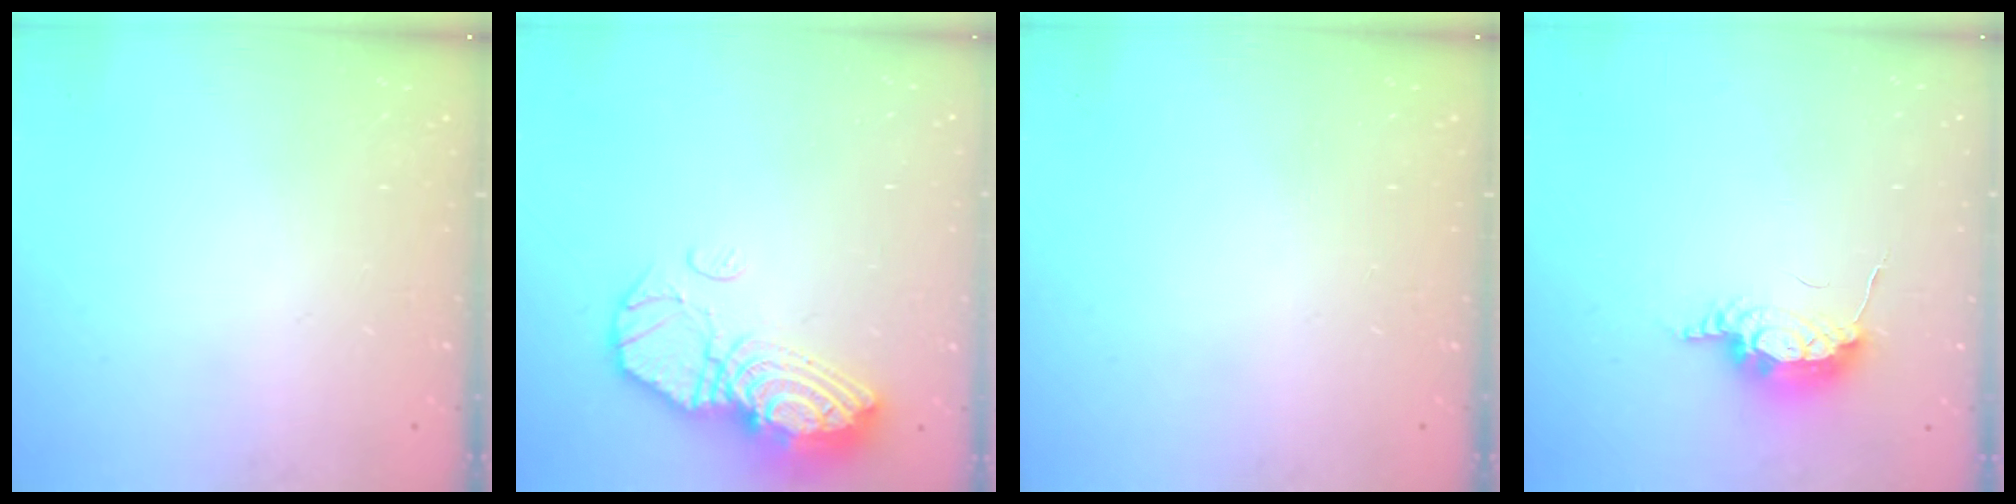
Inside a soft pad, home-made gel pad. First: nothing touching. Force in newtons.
{"total": 15.0, "press": 14.9, "slide": 1.3}
{"total": 0.0}
{"total": 7.4, "press": 7.3, "slide": 0.8}